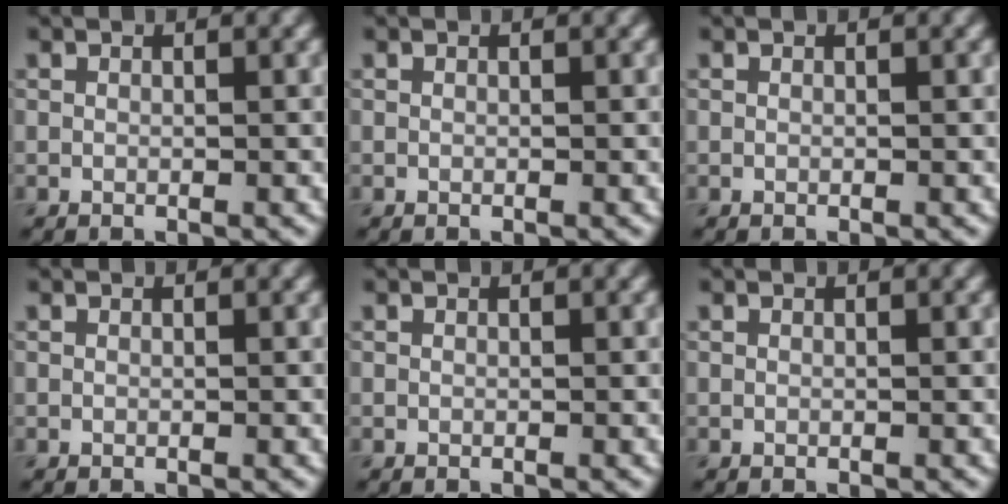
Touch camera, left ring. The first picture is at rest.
{"total": 0.0}
{"total": 0.0}
{"total": 0.0}
{"total": 0.0}
{"total": 0.0}